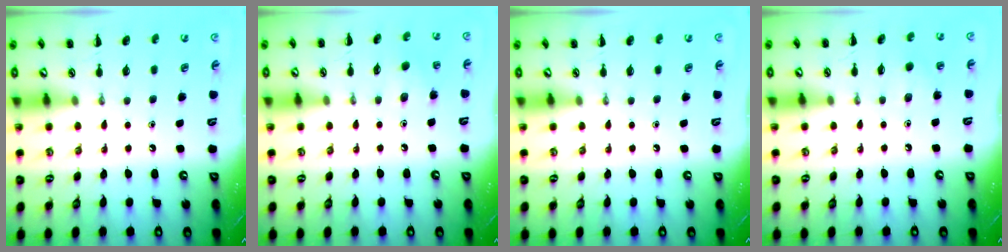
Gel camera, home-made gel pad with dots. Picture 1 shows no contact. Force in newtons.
{"total": 3.8, "press": 3.7, "slide": 1.1}
{"total": 0.0}
{"total": 1.8, "press": 1.7, "slide": 0.6}